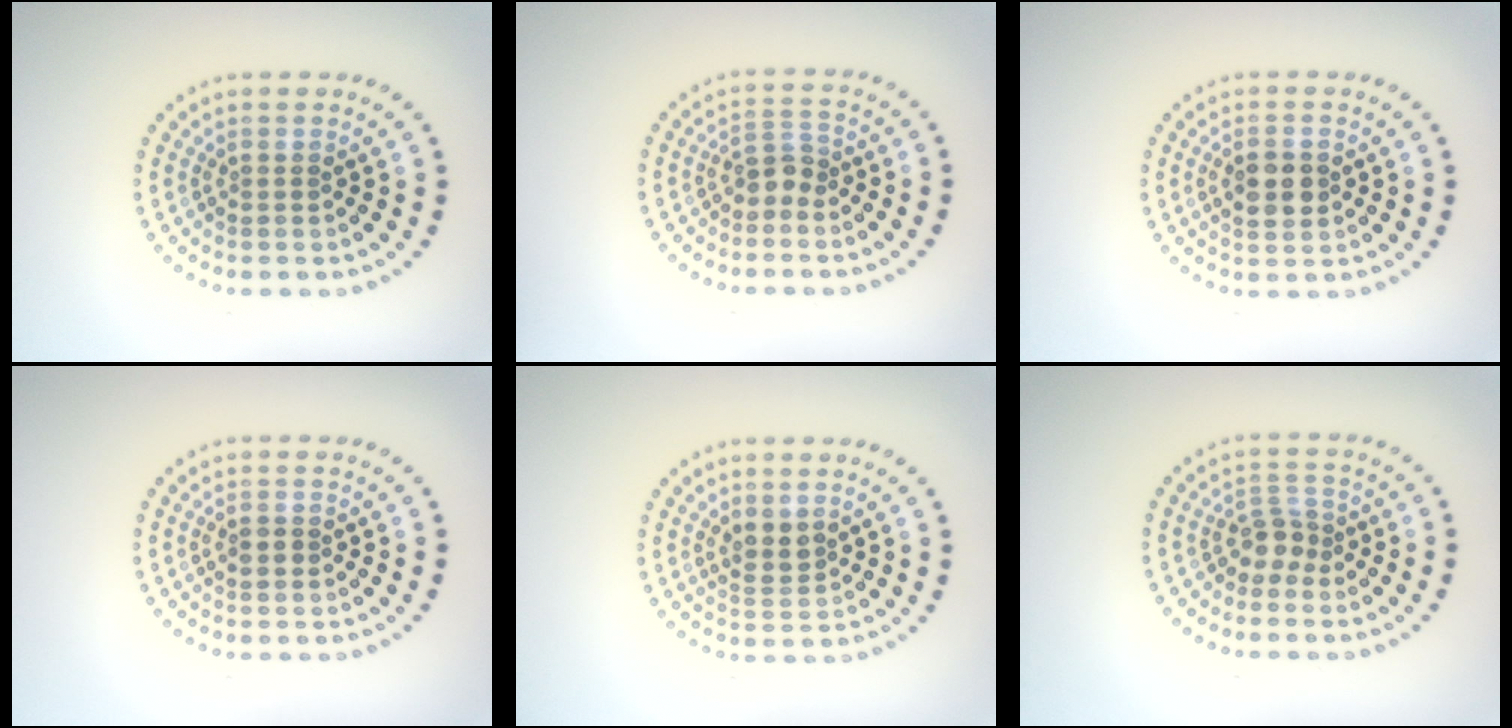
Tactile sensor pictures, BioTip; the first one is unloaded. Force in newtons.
{"total": 1.7, "press": 1.4, "slide": 1.0}
{"total": 3.2, "press": 3.2, "slide": 0.2}
{"total": 1.4, "press": 1.4, "slide": 0.2}
{"total": 1.7, "press": 1.6, "slide": 0.7}
{"total": 2.2, "press": 1.7, "slide": 1.3}